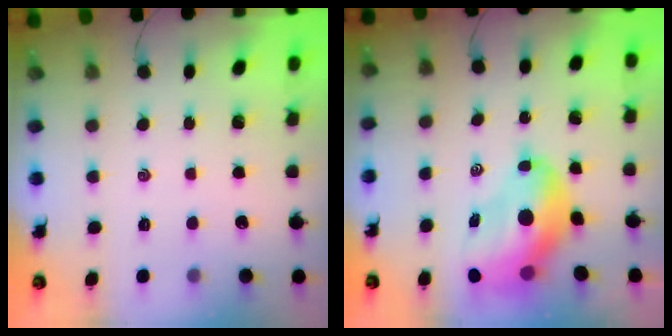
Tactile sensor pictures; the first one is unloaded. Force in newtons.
{"total": 13.7, "press": 13.2, "slide": 3.7}